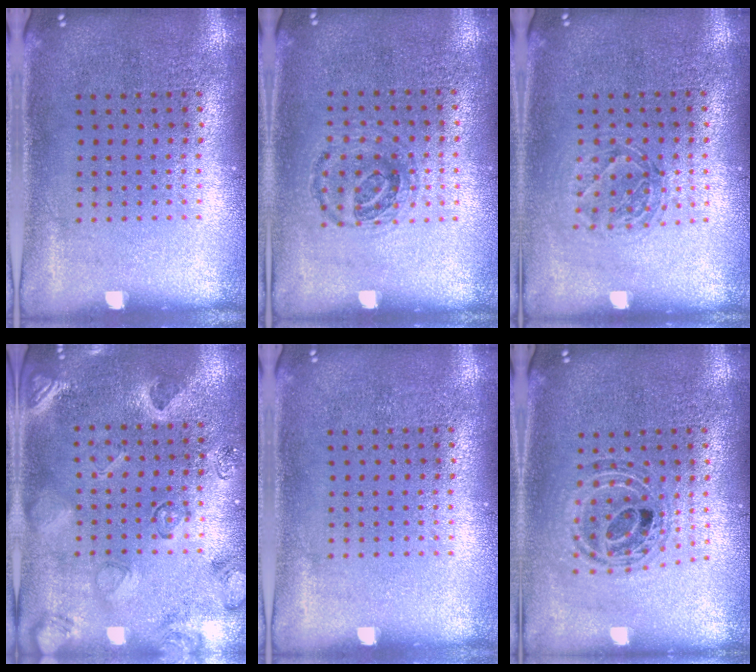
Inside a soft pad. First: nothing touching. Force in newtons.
{"total": 0.9, "press": 0.8, "slide": 0.3}
{"total": 1.2, "press": 1.1, "slide": 0.6}
{"total": 2.2, "press": 1.8, "slide": 1.3}
{"total": 0.0}
{"total": 0.7, "press": 0.7, "slide": 0.1}